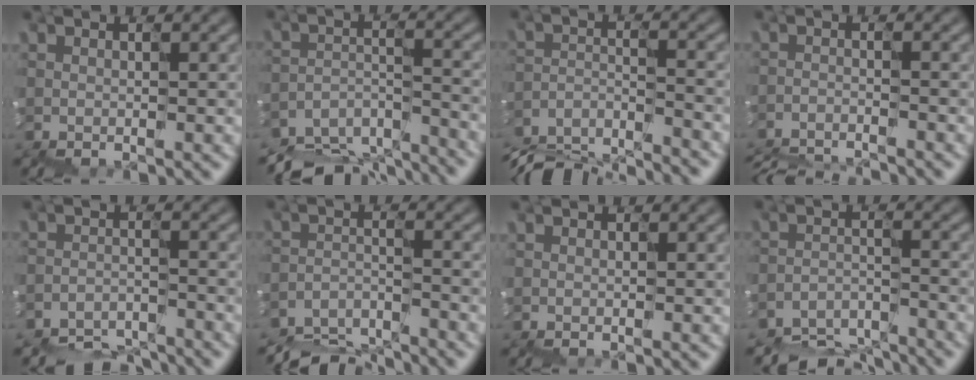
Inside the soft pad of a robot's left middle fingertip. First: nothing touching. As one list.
[{"total": 9.7, "force": [-9.5, 1.6, 0.8], "torque": [-0.031, -0.008, -0.143]}, {"total": 11.1, "force": [-10.9, 1.5, 1.2], "torque": [-0.036, -0.021, -0.169]}, {"total": 6.7, "force": [-6.6, 0.7, 1.2], "torque": [-0.013, -0.016, -0.089]}, {"total": 5.9, "force": [-5.8, 0.5, 0.3], "torque": [-0.014, -0.027, -0.098]}, {"total": 6.8, "force": [-6.8, 0.3, -0.2], "torque": [-0.016, -0.022, -0.119]}, {"total": 0.0}, {"total": 6.7, "force": [-6.7, 0.5, 0.0], "torque": [-0.014, -0.024, -0.113]}]